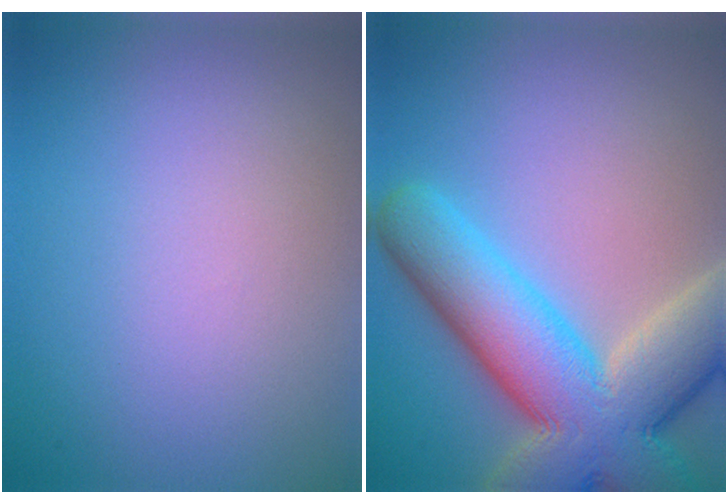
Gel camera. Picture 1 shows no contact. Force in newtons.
{"total": 12.5, "press": 12.4, "slide": 1.0}